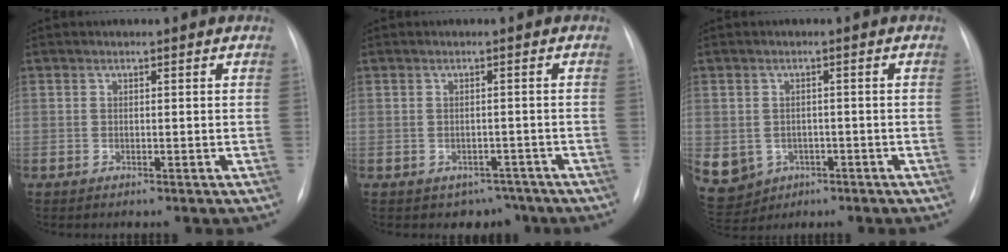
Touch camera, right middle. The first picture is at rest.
{"total": 3.7, "force": [-2.8, 2.5, 0.2], "torque": [0.009, 0.013, -0.031]}
{"total": 17.8, "force": [-6.5, 15.3, 6.4], "torque": [-0.213, 0.005, -0.075]}